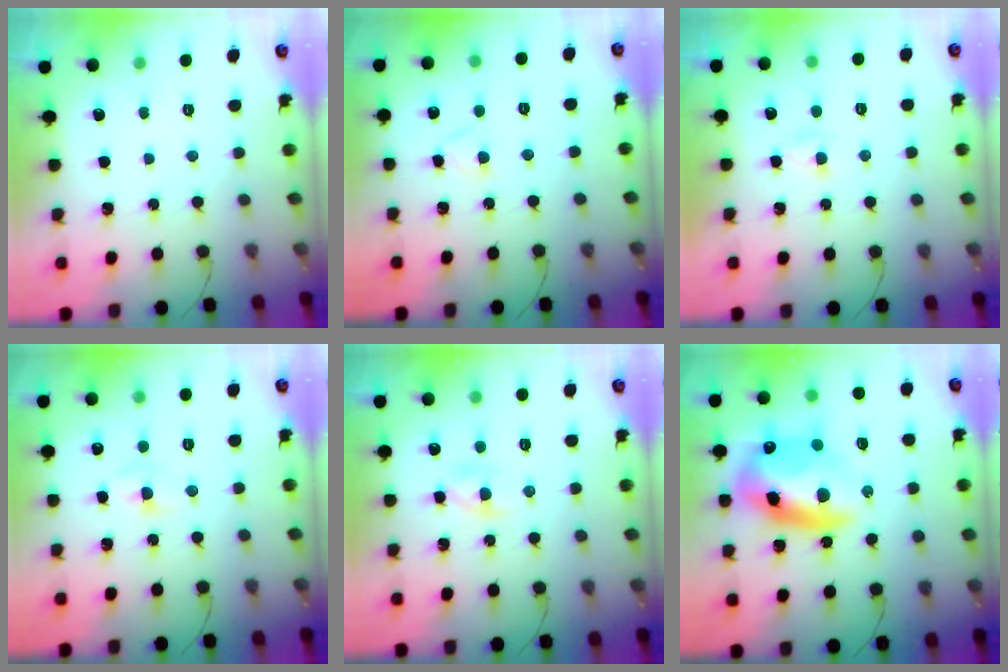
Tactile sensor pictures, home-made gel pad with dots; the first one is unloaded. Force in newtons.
{"total": 2.4, "press": 2.2, "slide": 1.0}
{"total": 1.6, "press": 1.4, "slide": 0.8}
{"total": 2.4, "press": 2.1, "slide": 1.0}
{"total": 4.1, "press": 3.8, "slide": 1.4}
{"total": 15.6, "press": 15.2, "slide": 3.4}